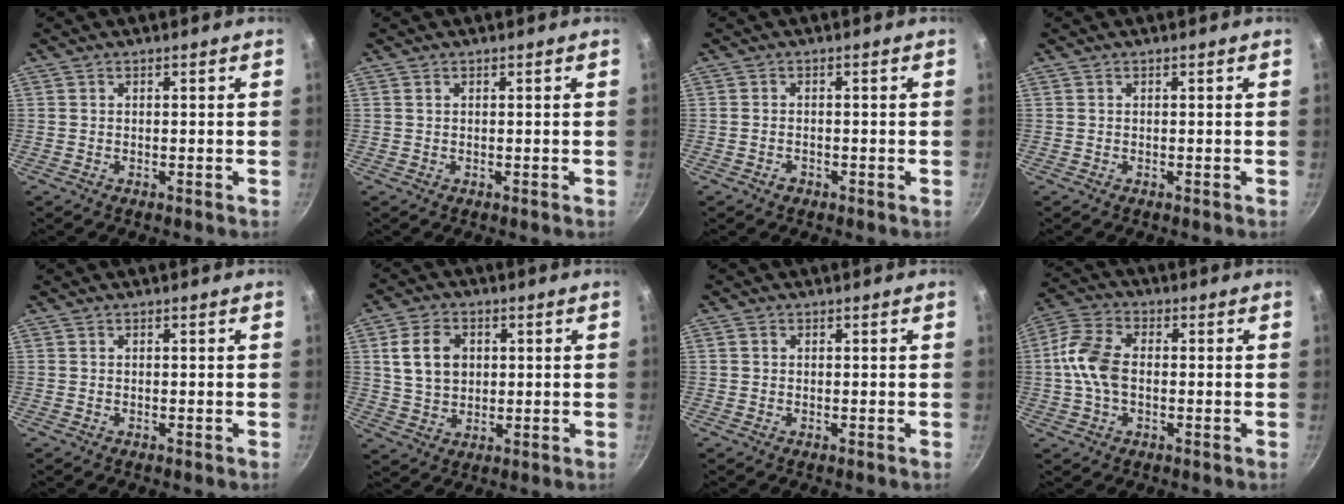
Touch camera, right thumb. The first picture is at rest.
{"total": 0.0}
{"total": 1.4, "force": [-0.8, 1.0, 0.6], "torque": [-0.012, 0.007, -0.014]}
{"total": 0.0}
{"total": 0.0}
{"total": 8.9, "force": [1.8, 6.9, 5.3], "torque": [-0.077, 0.003, 0.033]}
{"total": 1.0, "force": [0.2, 0.9, 0.4], "torque": [-0.006, 0.004, 0.001]}
{"total": 9.7, "force": [-0.3, 6.2, 7.5], "torque": [-0.150, 0.025, -0.018]}